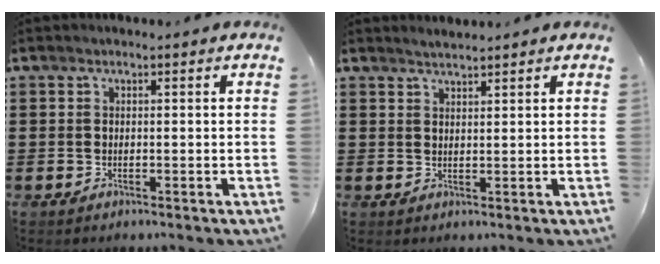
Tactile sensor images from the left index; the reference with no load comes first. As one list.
[{"total": 1.5, "force": [1.5, -0.1, 0.4], "torque": [-0.009, 0.001, 0.029]}]